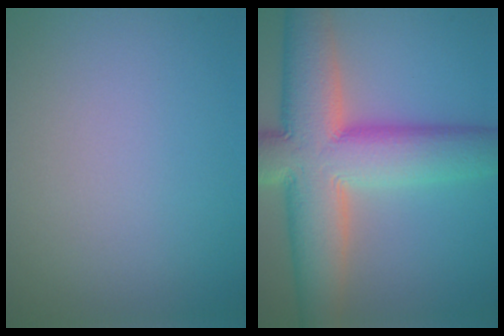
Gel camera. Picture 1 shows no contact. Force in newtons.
{"total": 12.9, "press": 12.8, "slide": 0.7}